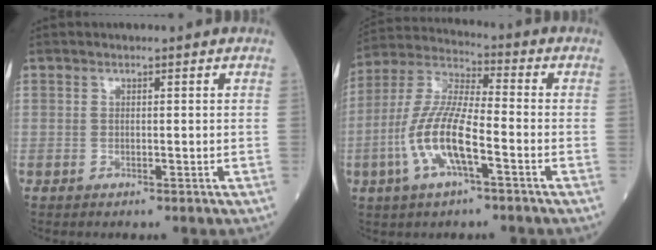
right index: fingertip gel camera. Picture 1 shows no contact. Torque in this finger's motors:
{"motor_torque": [1.17, -0.97, 0.59, 0.21]}